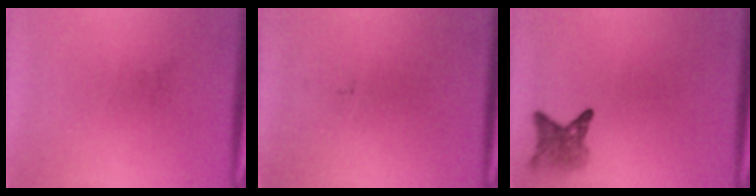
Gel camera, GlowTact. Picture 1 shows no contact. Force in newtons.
{"total": 0.0}
{"total": 2.7}